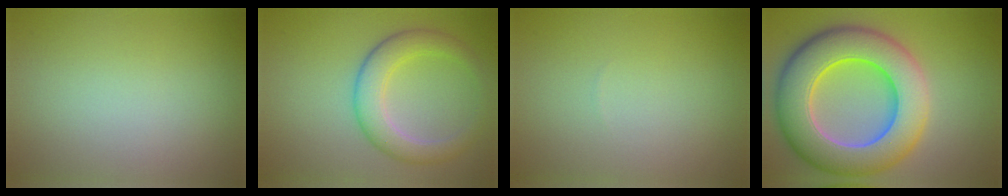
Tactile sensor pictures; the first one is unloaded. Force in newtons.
{"total": 4.3, "press": 4.3, "slide": 0.3}
{"total": 0.0}
{"total": 11.4, "press": 11.4, "slide": 0.6}